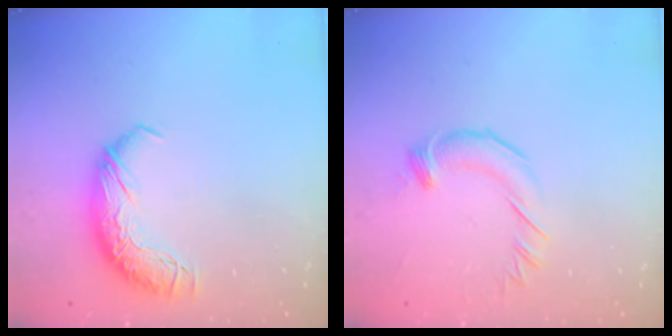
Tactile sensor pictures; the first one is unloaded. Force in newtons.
{"total": 2.5, "press": 2.5, "slide": 0.2}